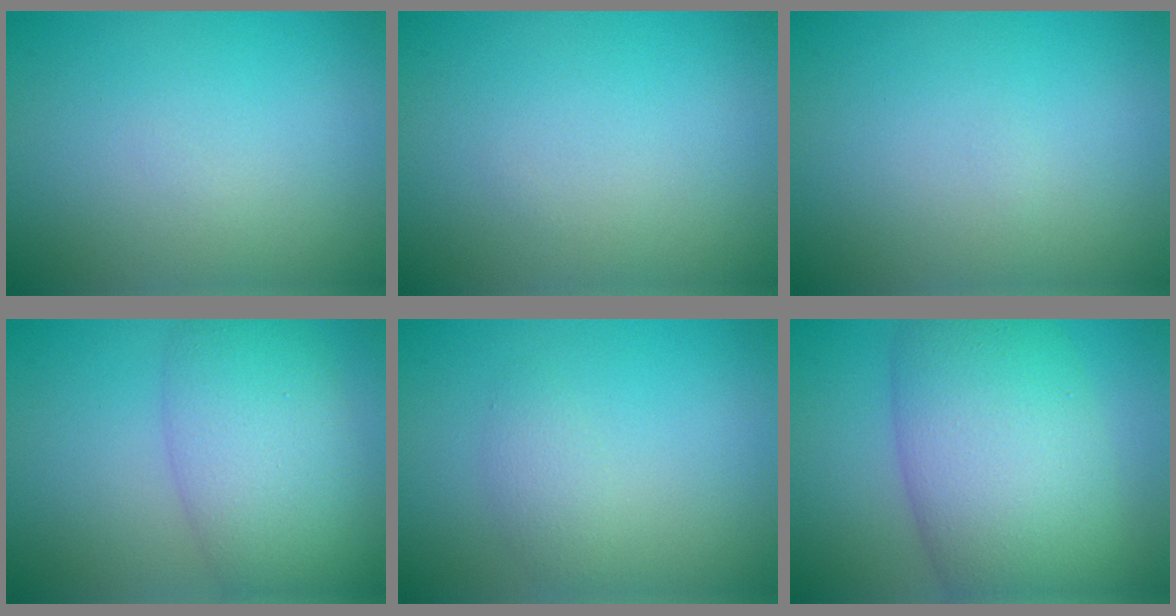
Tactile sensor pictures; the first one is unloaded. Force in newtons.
{"total": 0.0}
{"total": 0.0}
{"total": 7.3, "press": 7.3, "slide": 0.3}
{"total": 1.3, "press": 1.3, "slide": 0.1}
{"total": 11.1, "press": 11.0, "slide": 0.6}